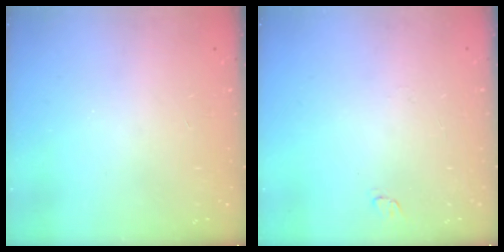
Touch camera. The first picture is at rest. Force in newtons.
{"total": 4.5, "press": 4.5, "slide": 0.4}